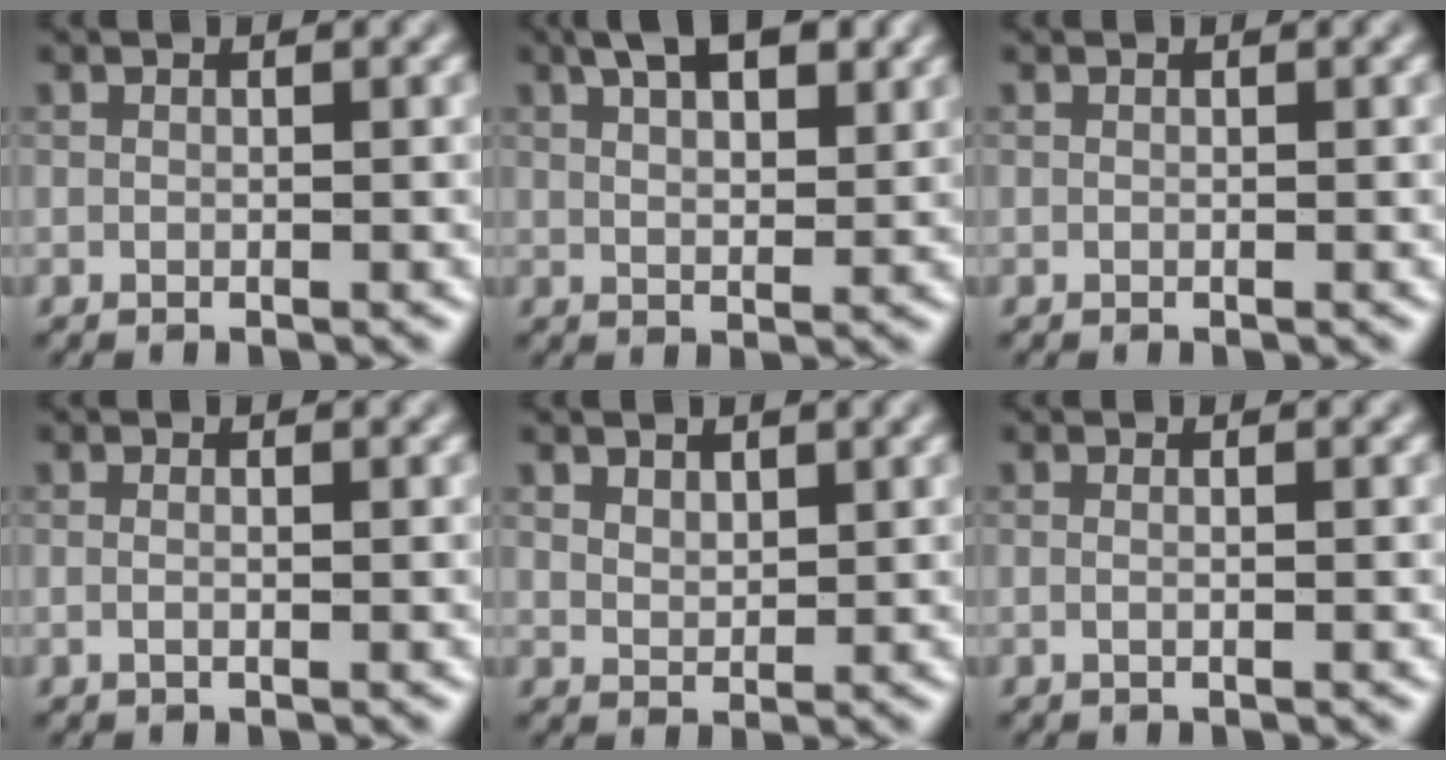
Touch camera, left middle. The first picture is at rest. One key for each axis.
{"total": 6.1, "fx": 3.3, "fy": 2.7, "fz": 4.3, "tx": -0.060, "ty": 0.018, "tz": 0.040}
{"total": 0.0}
{"total": 0.8, "fx": 0.0, "fy": 0.3, "fz": 0.8, "tx": -0.012, "ty": -0.010, "tz": -0.002}
{"total": 1.5, "fx": 1.1, "fy": 0.9, "fz": 0.6, "tx": -0.014, "ty": -0.001, "tz": 0.023}
{"total": 1.4, "fx": 0.2, "fy": 0.6, "fz": 1.2, "tx": -0.005, "ty": -0.012, "tz": -0.012}